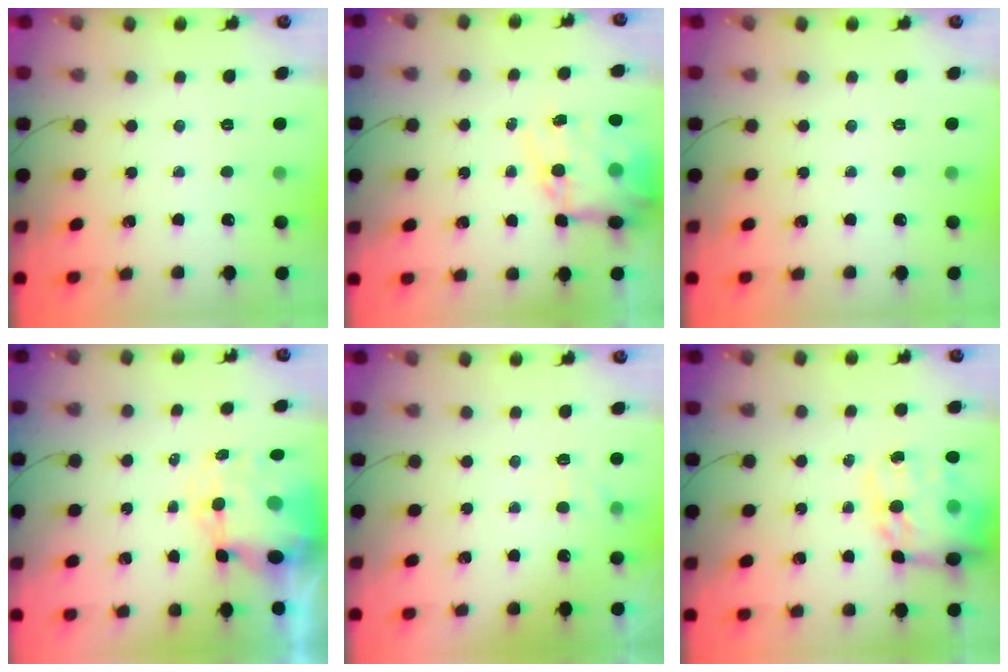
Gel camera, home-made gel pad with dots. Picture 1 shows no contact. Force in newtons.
{"total": 16.4, "press": 15.9, "slide": 4.0}
{"total": 0.0}
{"total": 9.3, "press": 9.0, "slide": 2.4}
{"total": 2.6, "press": 2.4, "slide": 1.2}
{"total": 18.7, "press": 18.1, "slide": 4.6}